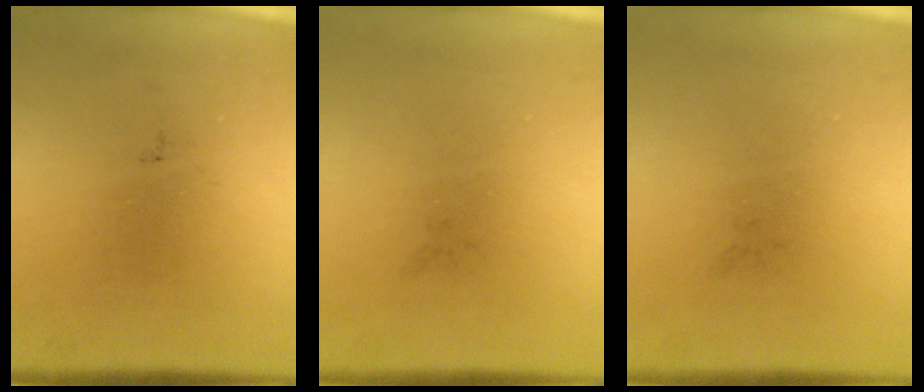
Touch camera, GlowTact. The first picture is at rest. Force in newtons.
{"total": 0.0}
{"total": 0.0}